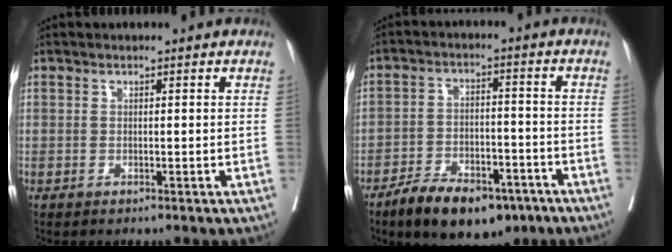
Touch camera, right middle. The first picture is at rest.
{"total": 11.8, "force": [-8.3, 5.0, 6.8], "torque": [-0.103, -0.002, -0.132]}